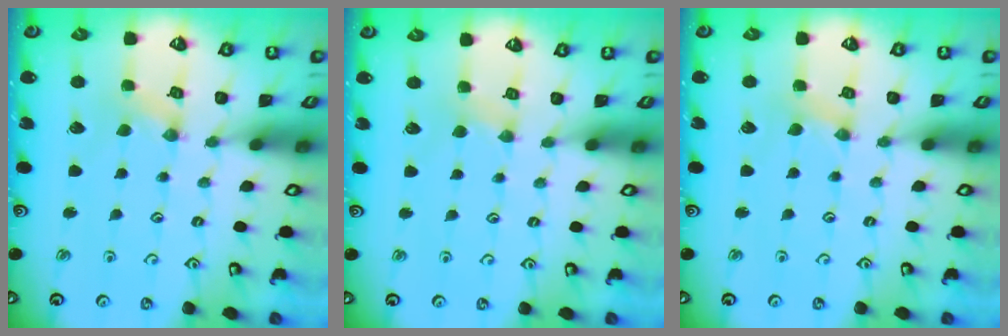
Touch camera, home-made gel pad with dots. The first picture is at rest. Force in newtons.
{"total": 2.4, "press": 2.4, "slide": 0.4}
{"total": 1.4, "press": 1.3, "slide": 0.3}